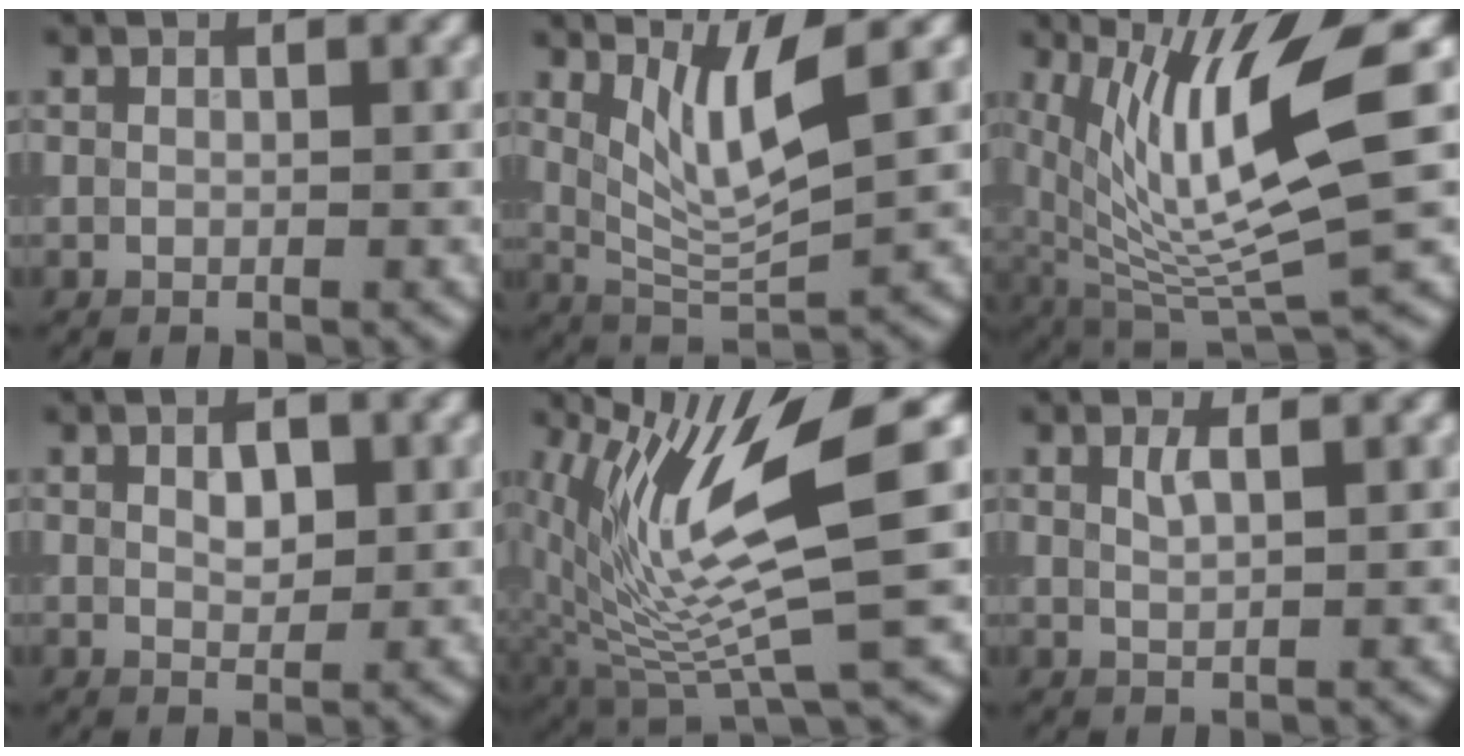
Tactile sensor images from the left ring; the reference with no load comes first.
{"total": 5.0, "force": [2.2, 0.9, 4.4], "torque": [-0.094, -0.011, 0.049]}
{"total": 11.4, "force": [3.4, 2.6, 10.6], "torque": [-0.194, -0.003, 0.069]}
{"total": 2.0, "force": [0.6, 1.1, 1.6], "torque": [-0.027, 0.001, 0.011]}
{"total": 11.6, "force": [3.0, 2.9, 10.9], "torque": [-0.209, -0.008, 0.062]}
{"total": 1.4, "force": [0.8, 0.4, 1.1], "torque": [-0.022, 0.002, 0.014]}